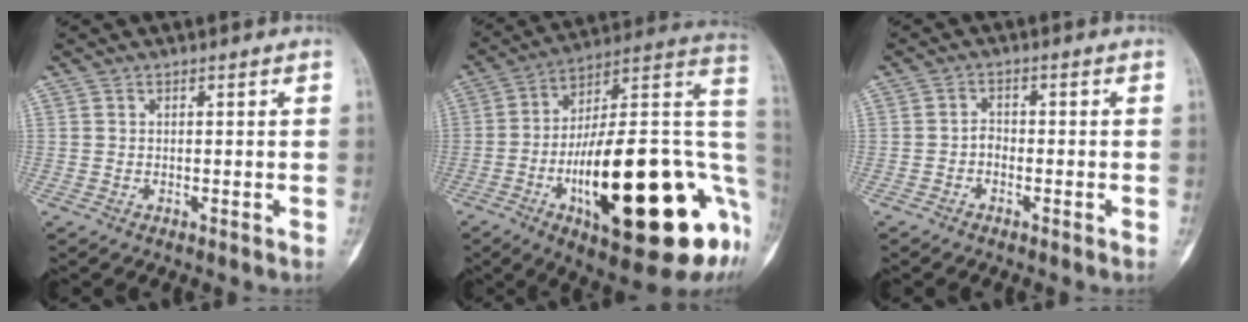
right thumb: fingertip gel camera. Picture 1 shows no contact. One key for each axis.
{"total": 34.2, "fx": -8.2, "fy": 11.0, "fz": 31.3, "tx": -0.397, "ty": 0.019, "tz": -0.120}
{"total": 1.7, "fx": -0.9, "fy": 1.2, "fz": 0.9, "tx": -0.007, "ty": 0.007, "tz": -0.022}